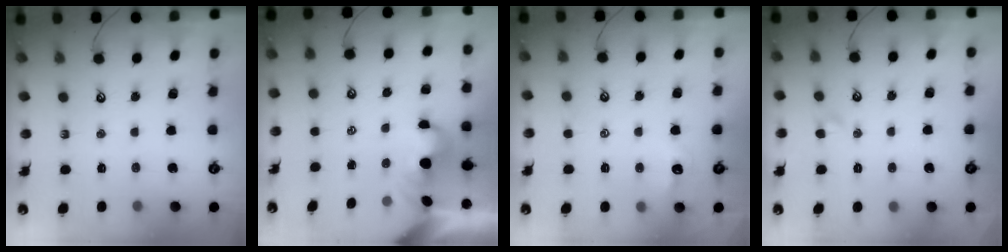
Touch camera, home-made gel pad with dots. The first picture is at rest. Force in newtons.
{"total": 0.5, "press": 0.2, "slide": 0.5}
{"total": 1.5, "press": 1.3, "slide": 0.7}
{"total": 1.0, "press": 1.0, "slide": 0.4}